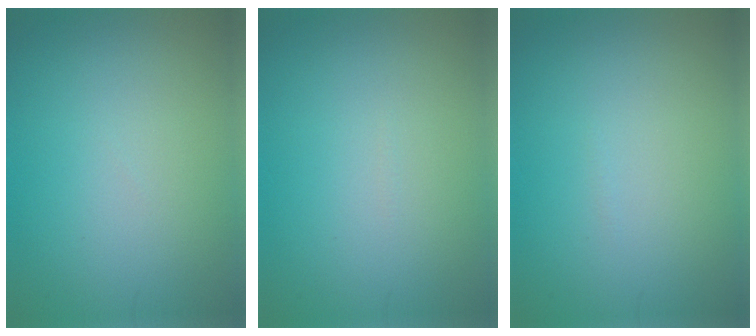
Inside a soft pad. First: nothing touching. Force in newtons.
{"total": 0.0}
{"total": 0.0}